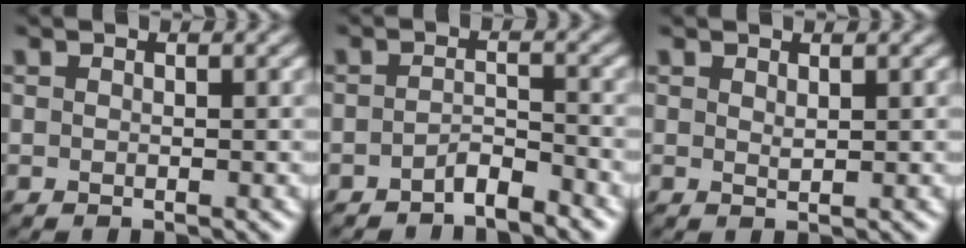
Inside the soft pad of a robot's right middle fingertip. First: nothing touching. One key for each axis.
{"total": 1.9, "fx": -1.6, "fy": 0.4, "fz": 0.9, "tx": -0.017, "ty": 0.007, "tz": -0.031}
{"total": 0.7, "fx": 0.5, "fy": 0.1, "fz": 0.4, "tx": -0.009, "ty": -0.002, "tz": 0.011}